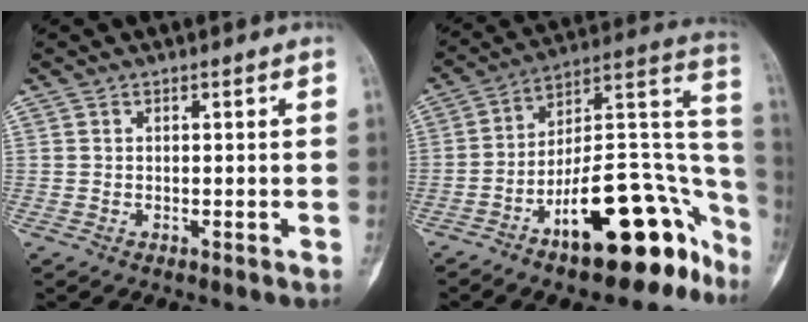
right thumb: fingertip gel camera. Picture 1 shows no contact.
{"total": 23.5, "force": [-13.6, 9.2, 16.8], "torque": [-0.147, 0.120, -0.210]}